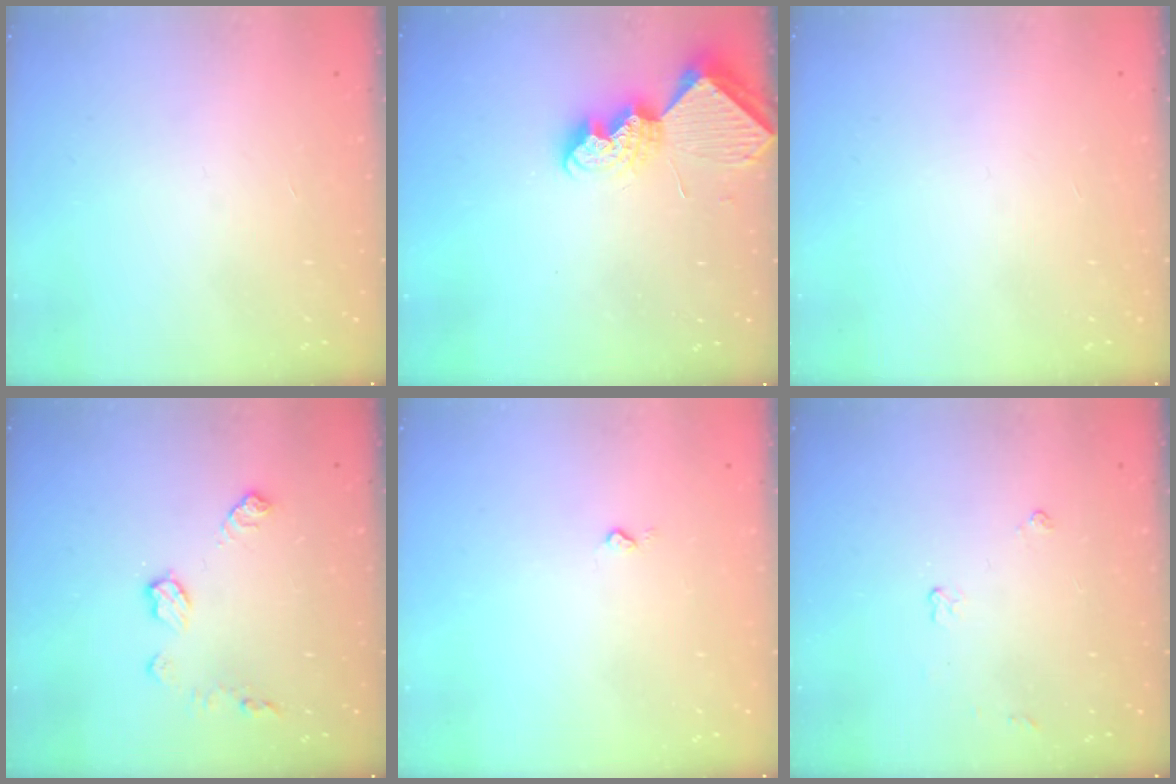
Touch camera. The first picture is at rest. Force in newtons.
{"total": 8.2, "press": 8.2, "slide": 0.4}
{"total": 0.0}
{"total": 7.9, "press": 7.9, "slide": 0.3}
{"total": 2.7, "press": 2.7, "slide": 0.4}
{"total": 3.9, "press": 3.9, "slide": 0.6}